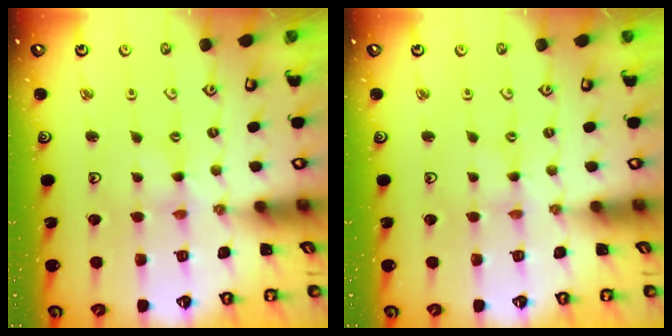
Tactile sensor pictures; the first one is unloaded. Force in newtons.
{"total": 0.0}